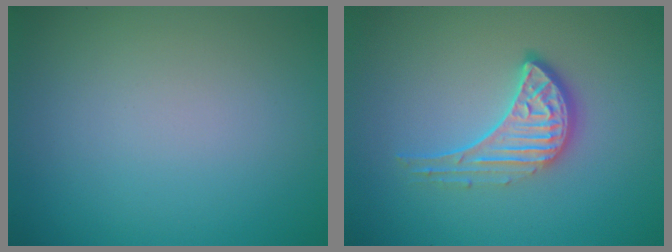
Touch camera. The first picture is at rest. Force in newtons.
{"total": 3.9, "press": 3.1, "slide": 2.3}